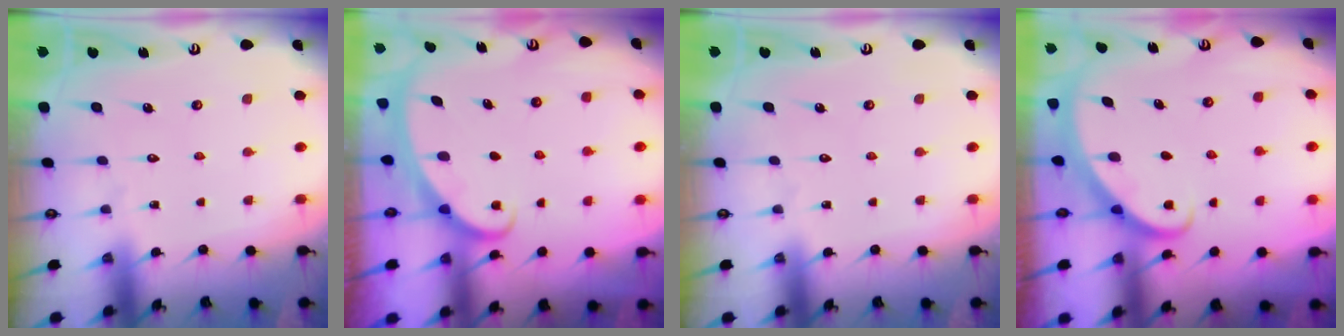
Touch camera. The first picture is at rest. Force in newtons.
{"total": 2.2, "press": 2.2, "slide": 0.3}
{"total": 0.0}
{"total": 2.8, "press": 2.8, "slide": 0.2}